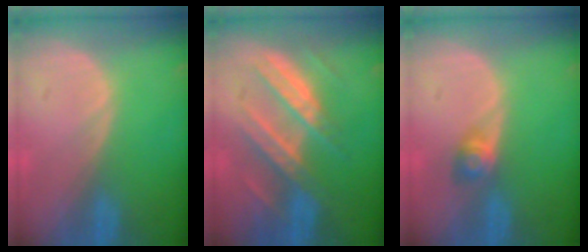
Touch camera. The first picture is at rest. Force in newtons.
{"total": 7.8, "press": 7.8, "slide": 0.3}
{"total": 2.8, "press": 2.6, "slide": 1.2}